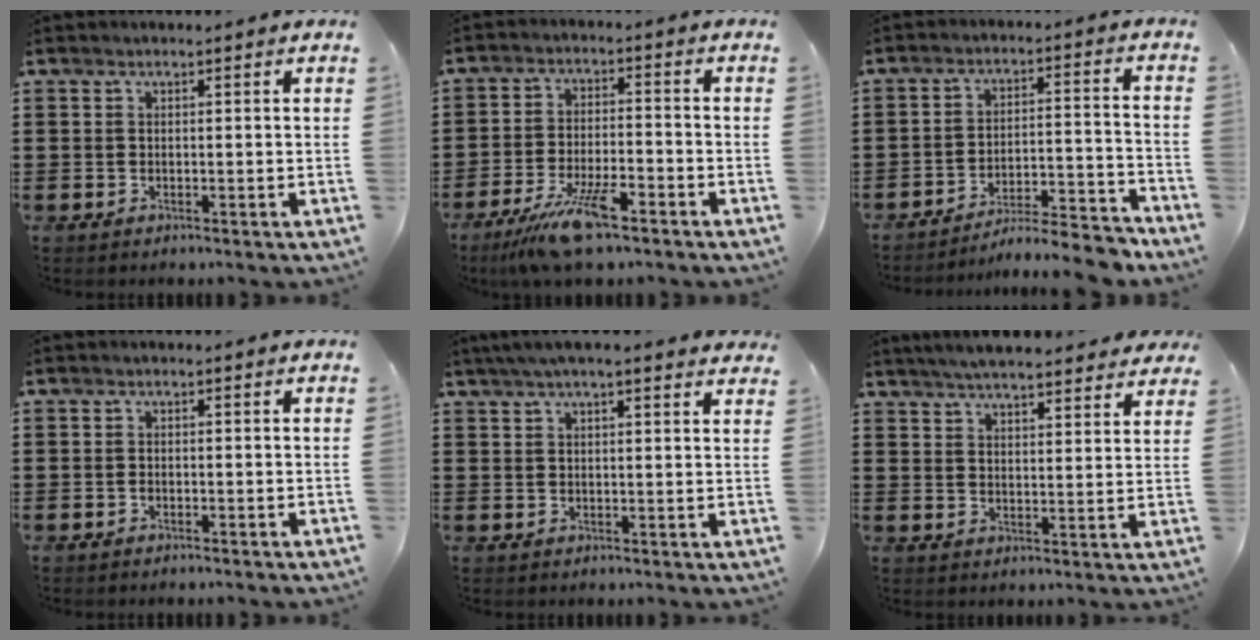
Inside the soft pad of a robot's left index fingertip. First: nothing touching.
{"total": 8.9, "force": [-6.2, 1.9, 6.1], "torque": [-0.125, -0.002, -0.116]}
{"total": 7.5, "force": [-7.1, 0.2, 2.3], "torque": [-0.027, 0.011, -0.133]}
{"total": 0.5, "force": [-0.5, 0.2, 0.2], "torque": [-0.008, -0.002, -0.008]}
{"total": 4.1, "force": [3.4, 0.2, 2.3], "torque": [-0.053, 0.002, 0.062]}
{"total": 5.1, "force": [4.9, 0.1, 1.5], "torque": [-0.045, -0.018, 0.088]}